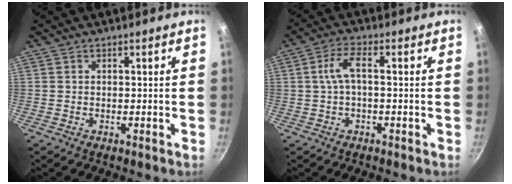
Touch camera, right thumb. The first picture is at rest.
{"total": 4.8, "force": [0.0, 1.8, 4.5], "torque": [-0.101, 0.019, -0.002]}